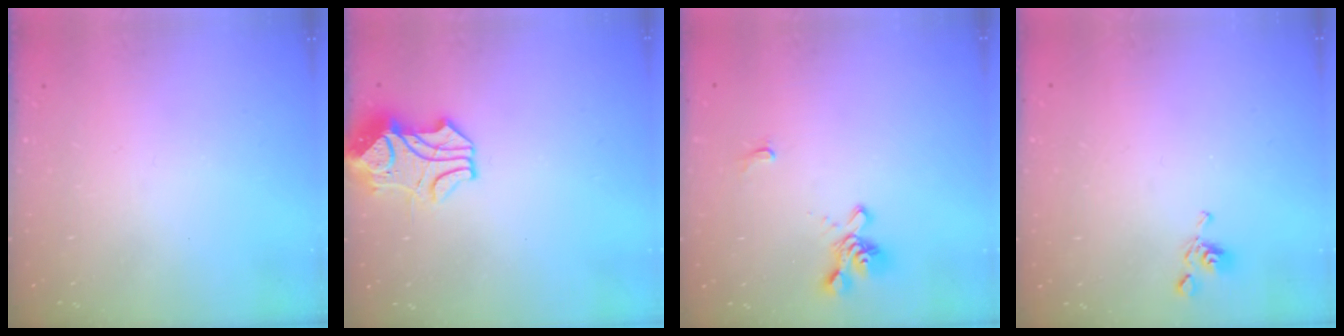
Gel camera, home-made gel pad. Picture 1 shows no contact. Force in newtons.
{"total": 2.2, "press": 1.9, "slide": 1.1}
{"total": 1.6, "press": 1.0, "slide": 1.2}
{"total": 5.9, "press": 5.9, "slide": 0.2}